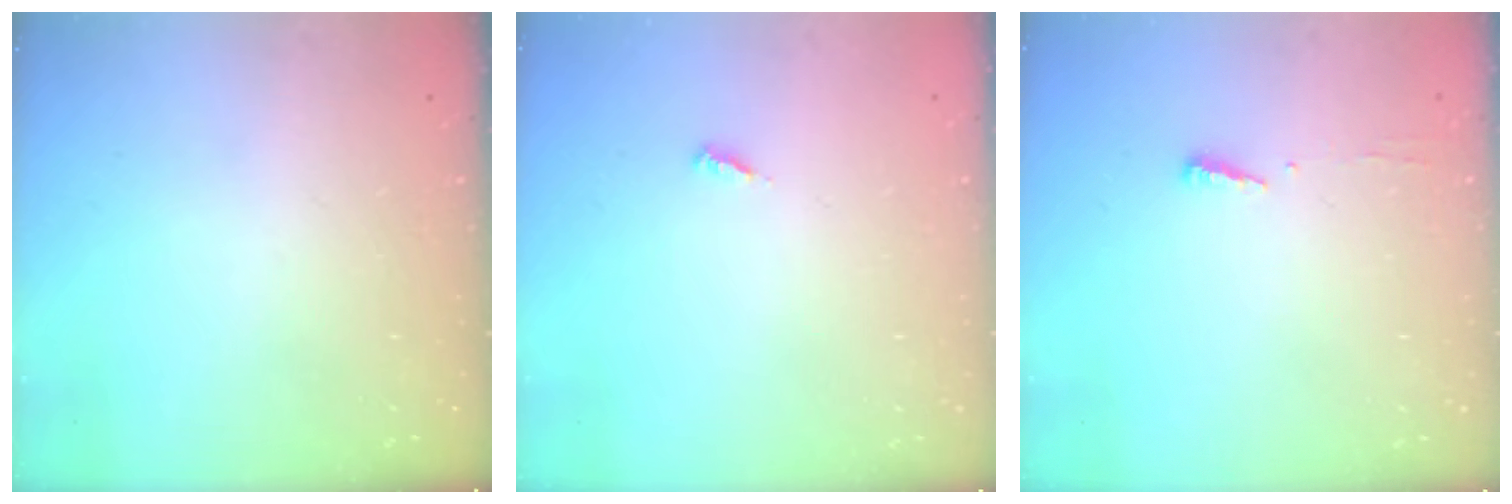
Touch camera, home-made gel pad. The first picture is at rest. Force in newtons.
{"total": 3.2, "press": 3.2, "slide": 0.3}
{"total": 3.7, "press": 3.7, "slide": 0.5}